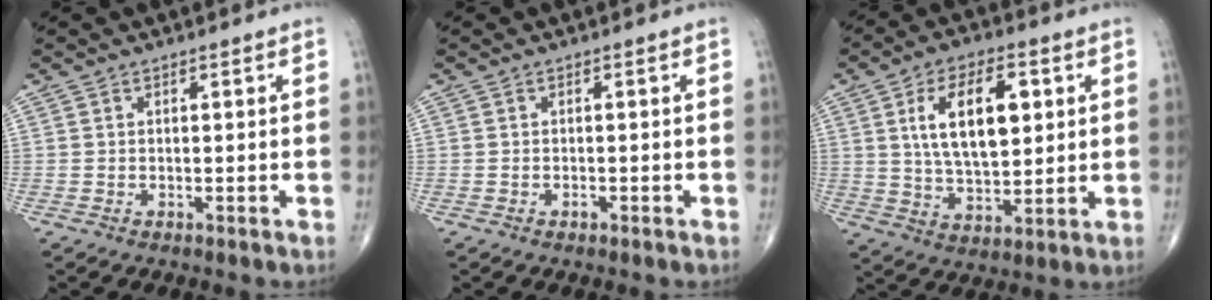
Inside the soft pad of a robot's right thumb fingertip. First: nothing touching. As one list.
[{"total": 0.6, "force": [-0.4, 0.4, 0.3], "torque": [-0.004, 0.001, -0.007]}, {"total": 14.7, "force": [3.7, 7.4, 12.1], "torque": [-0.190, -0.008, 0.071]}]